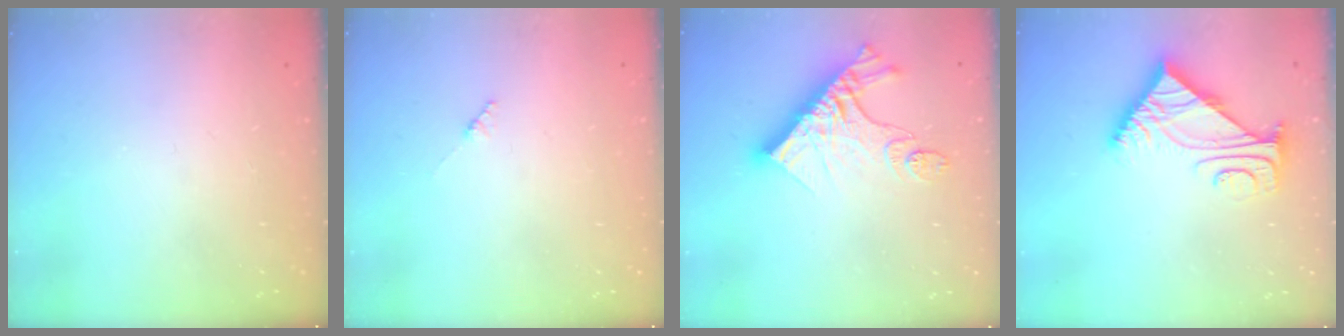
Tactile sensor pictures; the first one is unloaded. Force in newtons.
{"total": 1.9, "press": 1.9, "slide": 0.2}
{"total": 16.9, "press": 16.8, "slide": 1.6}
{"total": 7.0, "press": 7.0, "slide": 0.7}